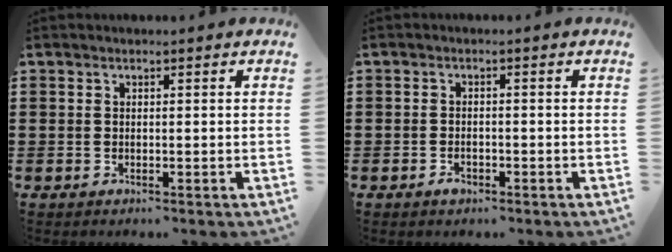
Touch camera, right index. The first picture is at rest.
{"total": 1.5, "force": [-1.0, 0.7, 0.7], "torque": [-0.016, -0.002, -0.020]}